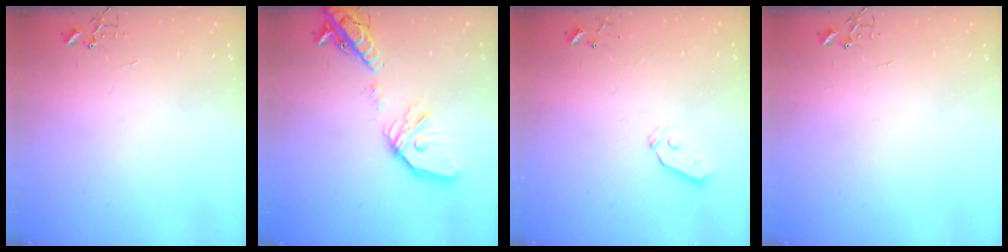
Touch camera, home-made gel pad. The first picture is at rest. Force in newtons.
{"total": 21.4, "press": 21.2, "slide": 3.5}
{"total": 4.0, "press": 3.9, "slide": 0.8}
{"total": 0.0}